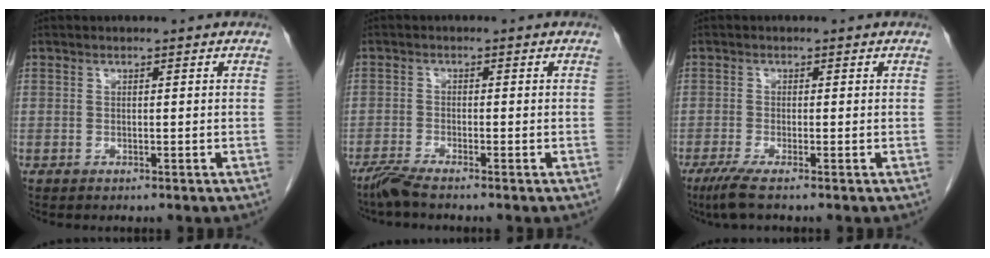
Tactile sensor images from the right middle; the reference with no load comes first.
{"total": 2.6, "force": [-2.2, -0.3, 1.4], "torque": [-0.037, -0.007, -0.051]}
{"total": 3.2, "force": [-2.1, -0.2, 2.4], "torque": [-0.050, -0.011, -0.046]}